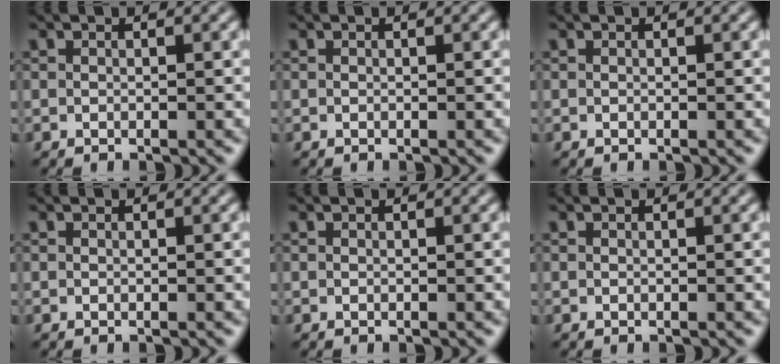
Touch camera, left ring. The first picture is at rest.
{"total": 0.0}
{"total": 0.0}
{"total": 0.0}
{"total": 0.0}
{"total": 0.0}